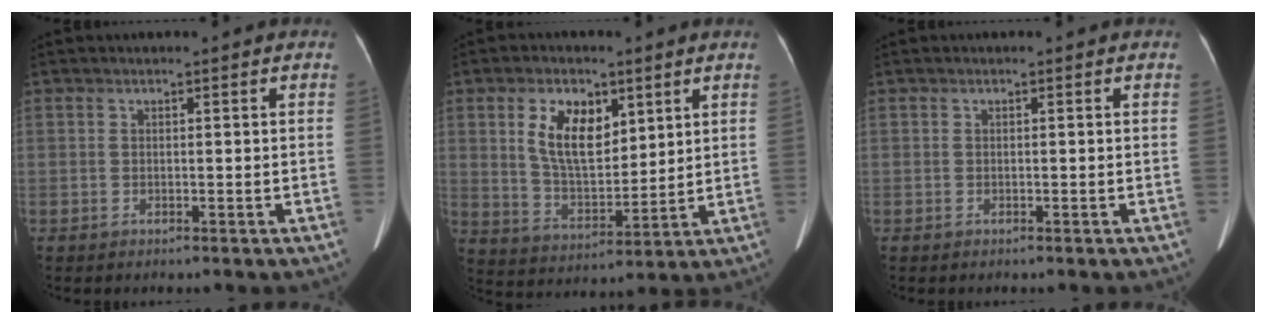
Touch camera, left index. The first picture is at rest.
{"total": 9.5, "force": [3.9, 4.9, 7.2], "torque": [-0.136, 0.004, 0.080]}
{"total": 0.0}